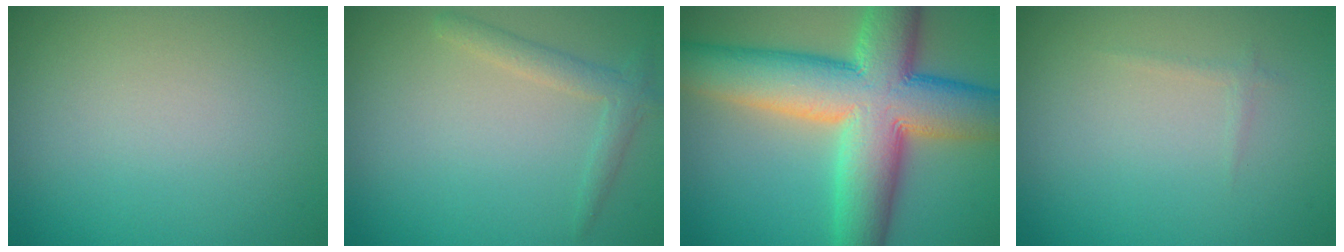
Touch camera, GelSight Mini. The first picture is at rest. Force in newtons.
{"total": 1.9, "press": 1.9, "slide": 0.1}
{"total": 13.7, "press": 13.7, "slide": 0.6}
{"total": 0.6, "press": 0.6, "slide": 0.0}